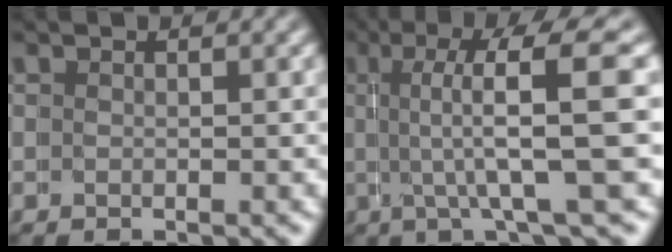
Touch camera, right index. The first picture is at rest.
{"total": 6.7, "force": [1.2, -0.4, 6.6], "torque": [-0.096, 0.005, 0.018]}